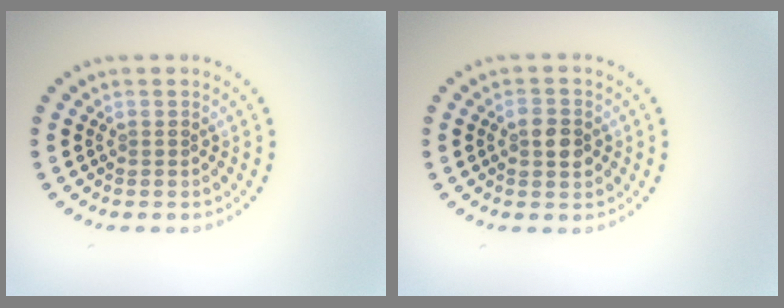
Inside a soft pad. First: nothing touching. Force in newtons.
{"total": 2.5, "press": 2.5, "slide": 0.2}